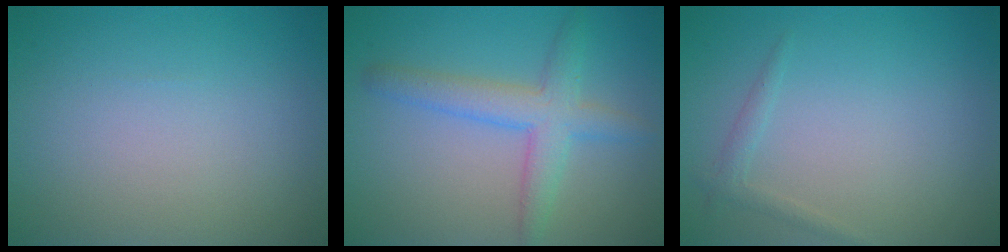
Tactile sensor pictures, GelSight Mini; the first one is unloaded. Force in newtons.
{"total": 4.0, "press": 3.9, "slide": 0.2}
{"total": 1.0, "press": 1.0, "slide": 0.1}